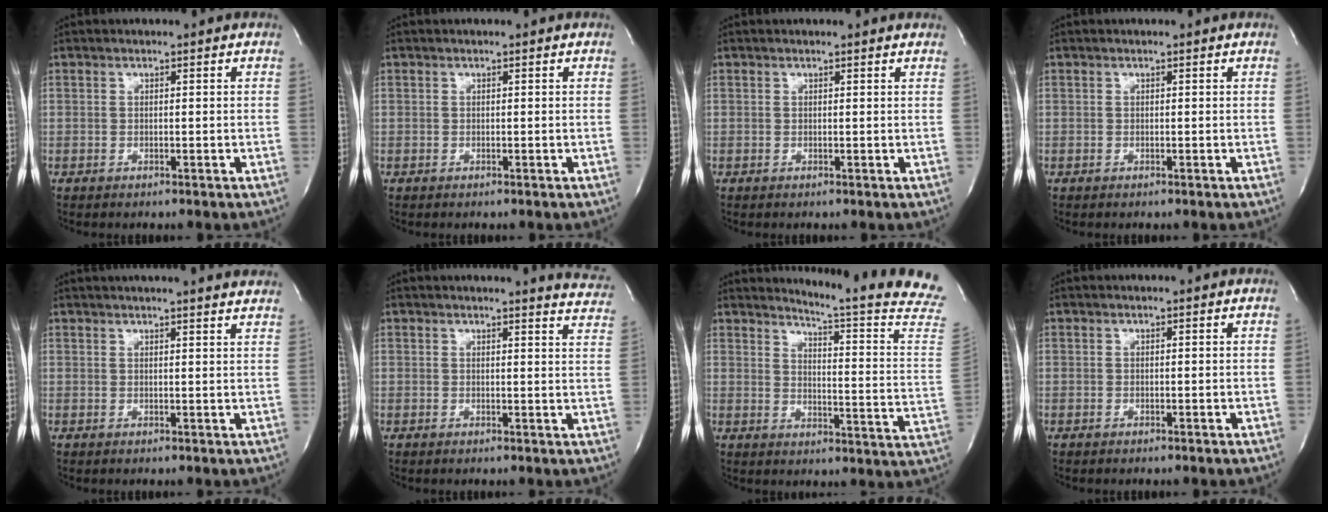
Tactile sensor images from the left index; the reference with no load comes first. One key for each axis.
{"total": 0.0}
{"total": 1.7, "fx": 1.6, "fy": 0.0, "fz": 0.3, "tx": -0.017, "ty": 0.000, "tz": 0.012}
{"total": 0.0}
{"total": 13.6, "fx": 12.6, "fy": 0.6, "fz": 5.0, "tx": -0.072, "ty": 0.012, "tz": 0.146}
{"total": 7.7, "fx": 7.7, "fy": 0.1, "fz": 0.9, "tx": 0.003, "ty": -0.061, "tz": 0.053}
{"total": 18.8, "fx": 17.6, "fy": -1.6, "fz": 6.5, "tx": -0.099, "ty": -0.134, "tz": 0.196}
{"total": 0.0}